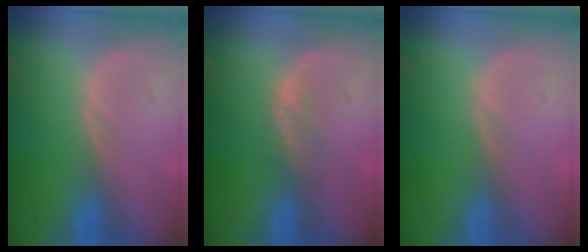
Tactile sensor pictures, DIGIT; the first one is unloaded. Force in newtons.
{"total": 1.8, "press": 1.8, "slide": 0.1}
{"total": 0.0}